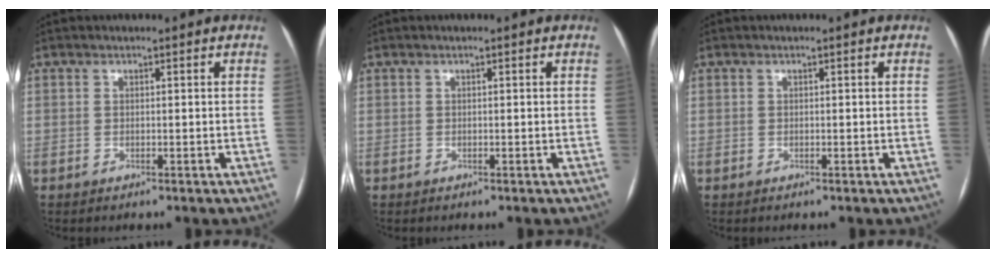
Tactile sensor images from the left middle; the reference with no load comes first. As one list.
[{"total": 0.0}, {"total": 0.0}]